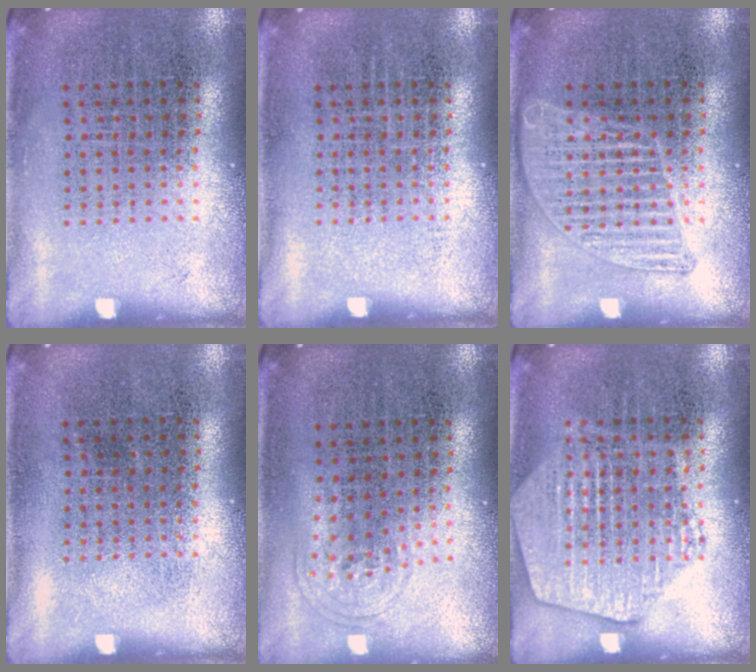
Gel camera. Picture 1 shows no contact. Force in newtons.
{"total": 0.0}
{"total": 2.1, "press": 2.1, "slide": 0.3}
{"total": 0.0}
{"total": 0.9, "press": 0.7, "slide": 0.6}
{"total": 2.8, "press": 2.7, "slide": 0.4}